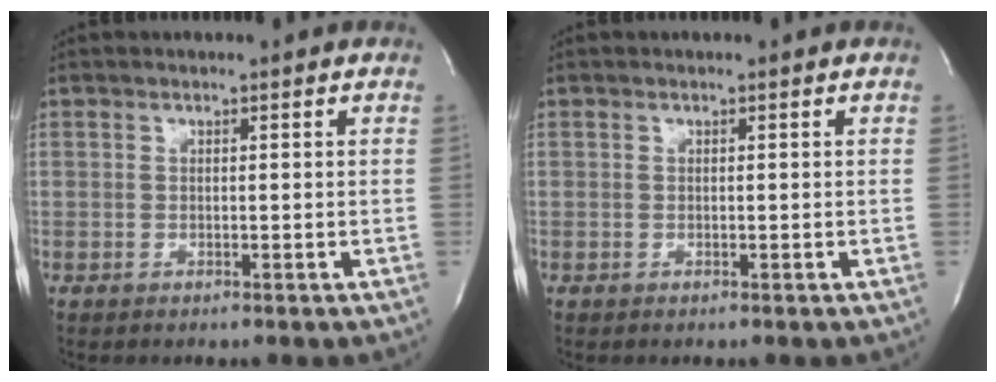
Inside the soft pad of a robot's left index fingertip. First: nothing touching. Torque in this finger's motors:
{"motor_torque": [0.02, 0.00, 0.00, 0.00]}